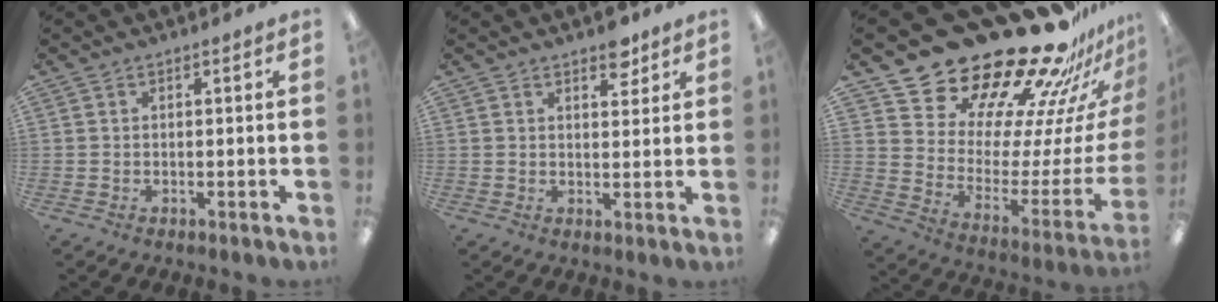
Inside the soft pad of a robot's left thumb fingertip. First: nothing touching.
{"total": 4.8, "force": [3.7, 2.3, 2.1], "torque": [-0.008, -0.020, 0.060]}
{"total": 27.0, "force": [23.7, 9.1, 9.3], "torque": [-0.124, -0.202, 0.423]}